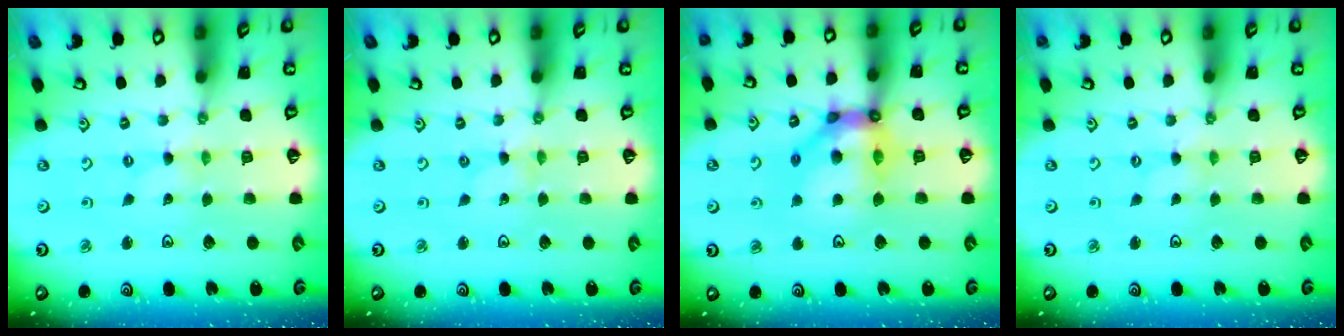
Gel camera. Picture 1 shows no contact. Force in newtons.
{"total": 0.0}
{"total": 13.9, "press": 13.9, "slide": 1.5}
{"total": 0.0}